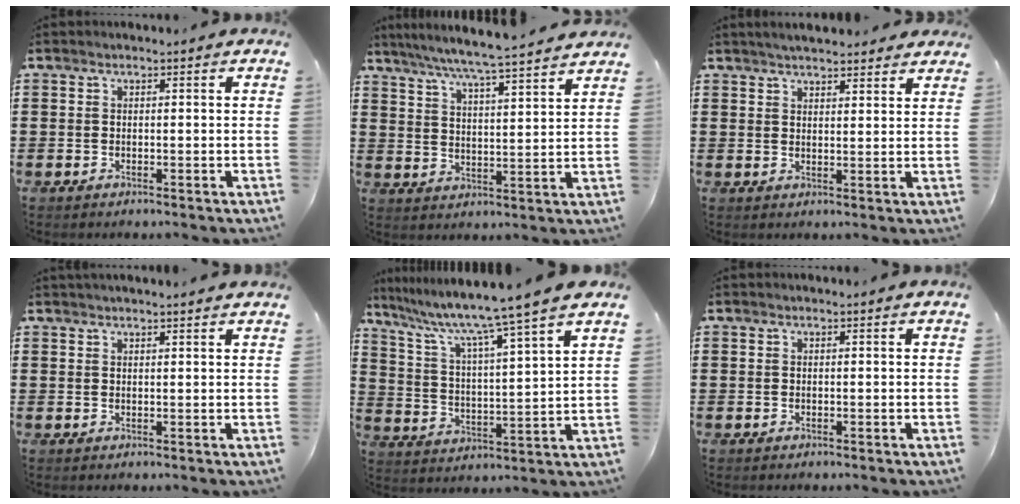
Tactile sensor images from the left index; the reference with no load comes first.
{"total": 5.8, "force": [5.1, -0.8, 2.6], "torque": [-0.070, -0.038, 0.084]}
{"total": 3.1, "force": [3.0, 0.3, 0.9], "torque": [-0.024, -0.002, 0.055]}
{"total": 1.1, "force": [1.0, -0.2, 0.4], "torque": [-0.008, -0.001, 0.020]}
{"total": 8.4, "force": [6.9, -1.4, 4.7], "torque": [-0.121, -0.056, 0.105]}
{"total": 0.0}